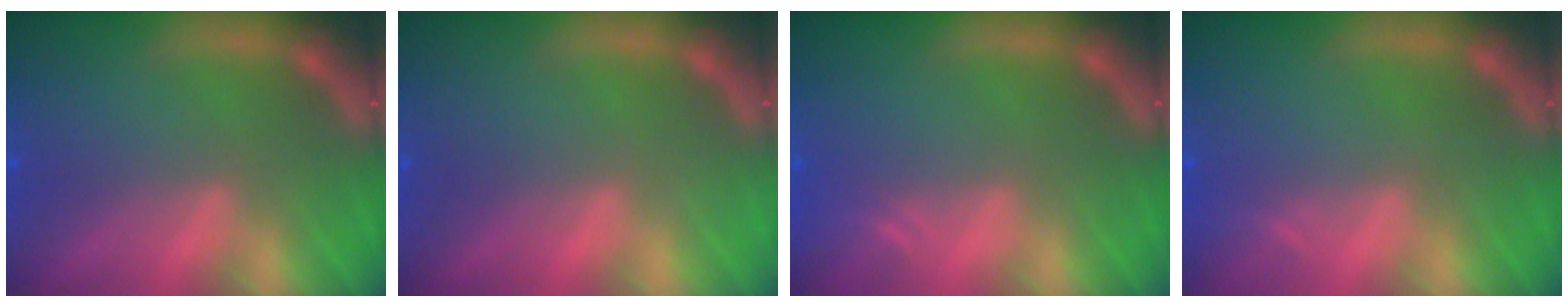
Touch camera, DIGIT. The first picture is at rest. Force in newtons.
{"total": 0.0}
{"total": 1.5}
{"total": 0.9}